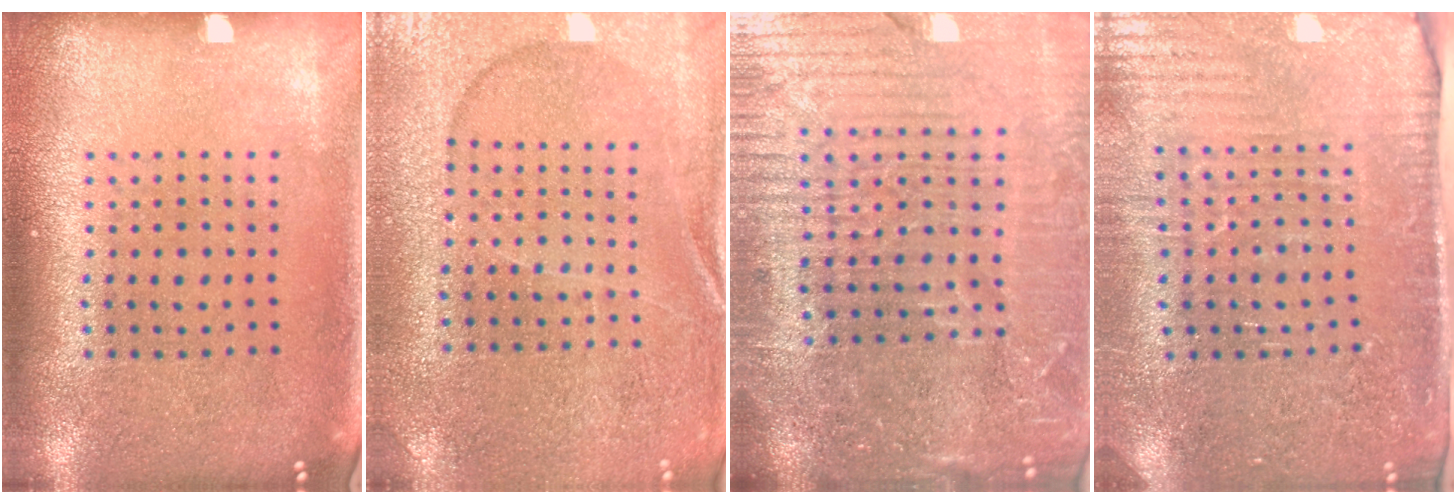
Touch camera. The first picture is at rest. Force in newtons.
{"total": 1.3, "press": 1.2, "slide": 0.3}
{"total": 6.0, "press": 5.3, "slide": 2.7}
{"total": 3.5, "press": 3.4, "slide": 0.8}